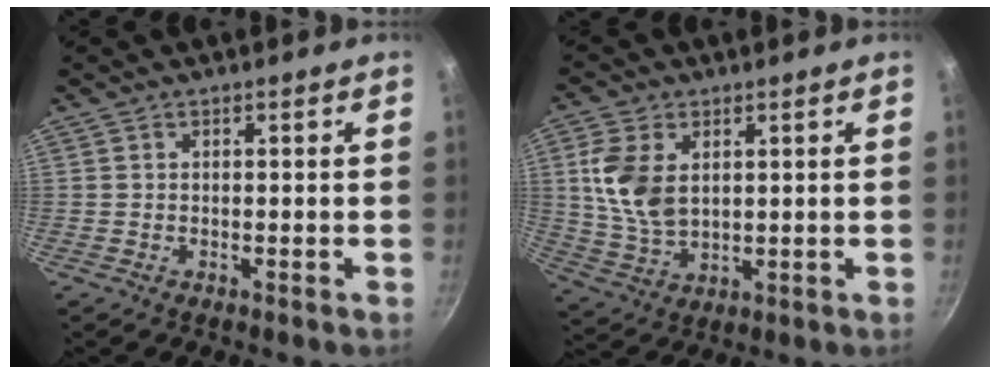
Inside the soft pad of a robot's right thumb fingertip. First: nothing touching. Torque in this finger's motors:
{"motor_torque": [0.39, 0.46, 1.14, 0.23, 0.16]}